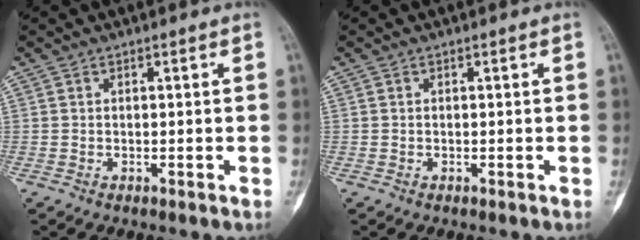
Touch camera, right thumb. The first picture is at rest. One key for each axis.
{"total": 0.0}